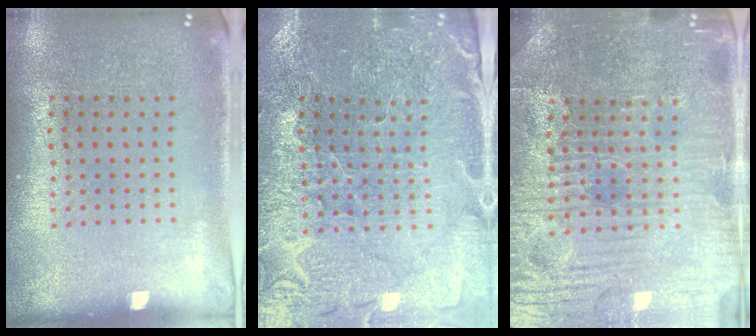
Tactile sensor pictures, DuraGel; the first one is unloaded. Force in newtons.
{"total": 1.8, "press": 1.8, "slide": 0.2}
{"total": 5.1, "press": 4.9, "slide": 1.3}